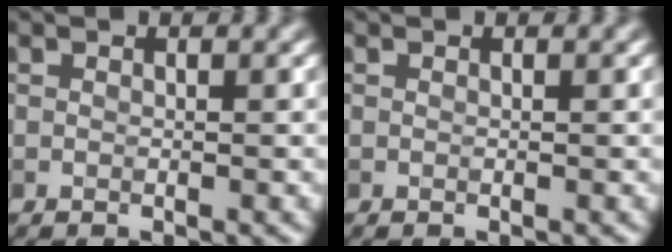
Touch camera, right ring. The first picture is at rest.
{"total": 0.0}